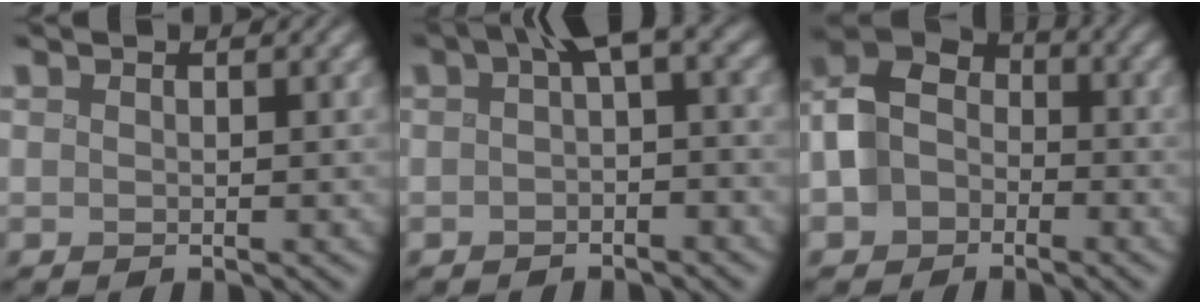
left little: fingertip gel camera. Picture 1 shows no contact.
{"total": 4.5, "force": [0.5, 2.1, 4.0], "torque": [-0.051, 0.016, 0.000]}
{"total": 6.7, "force": [-2.5, 5.2, 3.4], "torque": [-0.064, 0.007, -0.060]}